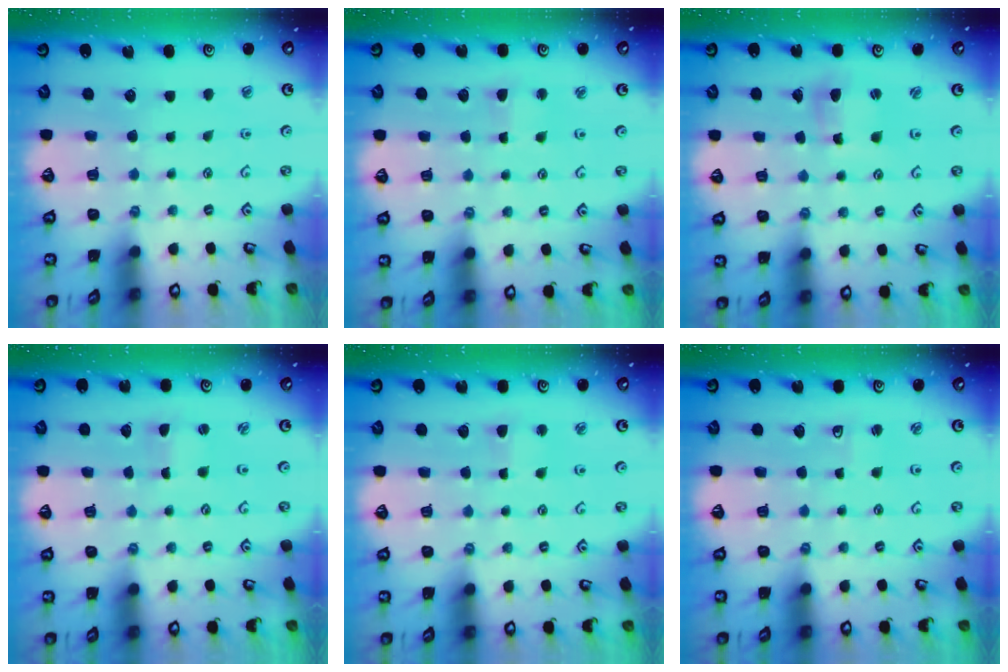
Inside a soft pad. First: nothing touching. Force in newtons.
{"total": 2.4, "press": 2.4, "slide": 0.3}
{"total": 4.1, "press": 4.1, "slide": 0.5}
{"total": 0.6, "press": 0.6, "slide": 0.1}
{"total": 2.4, "press": 2.4, "slide": 0.3}
{"total": 2.2, "press": 2.1, "slide": 0.6}